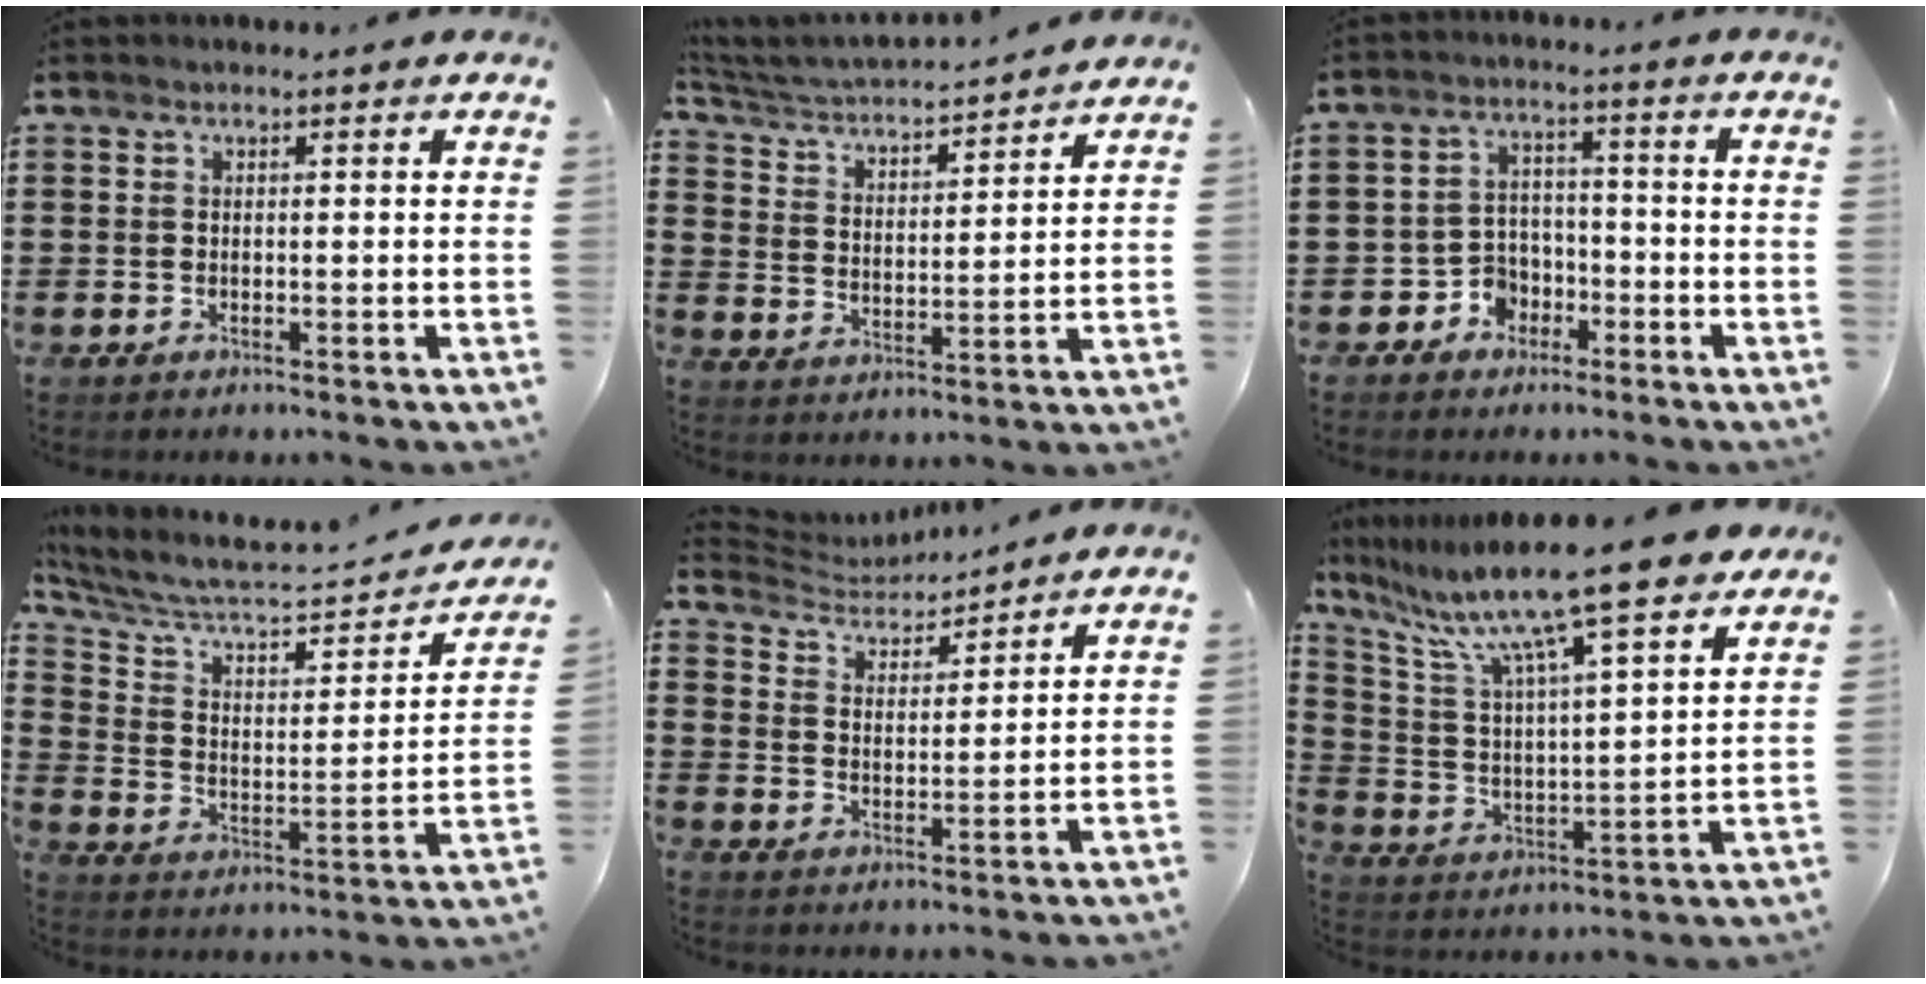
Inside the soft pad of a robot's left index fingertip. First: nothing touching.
{"total": 3.4, "force": [3.3, 0.1, 0.7], "torque": [-0.036, -0.029, 0.047]}
{"total": 4.6, "force": [-2.6, 3.6, 1.1], "torque": [-0.030, 0.012, -0.051]}
{"total": 6.3, "force": [5.3, 1.3, 3.1], "torque": [-0.089, -0.048, 0.084]}
{"total": 3.9, "force": [3.9, 0.5, 0.2], "torque": [-0.027, -0.023, 0.065]}
{"total": 12.8, "force": [10.5, 0.1, 7.4], "torque": [-0.183, -0.064, 0.173]}